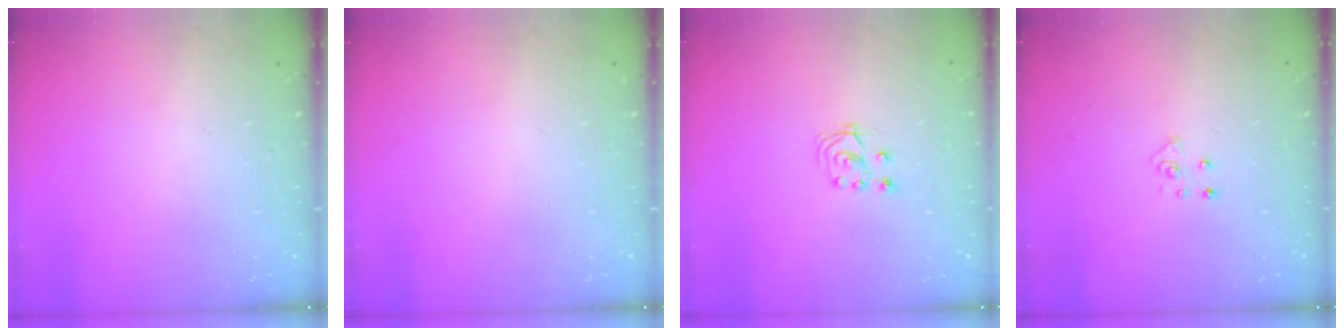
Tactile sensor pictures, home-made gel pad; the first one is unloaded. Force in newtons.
{"total": 0.0}
{"total": 2.8, "press": 2.7, "slide": 0.7}
{"total": 4.7, "press": 4.7, "slide": 0.4}